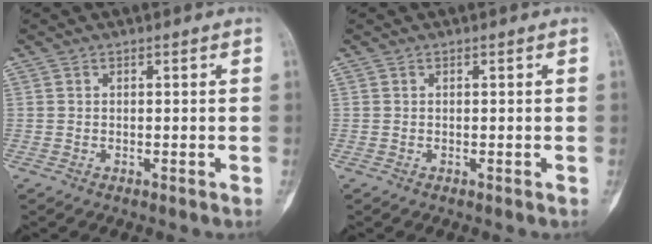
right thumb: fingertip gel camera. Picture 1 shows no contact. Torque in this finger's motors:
{"motor_torque": [-0.08, 0.00, -0.04, -0.02, 0.02]}